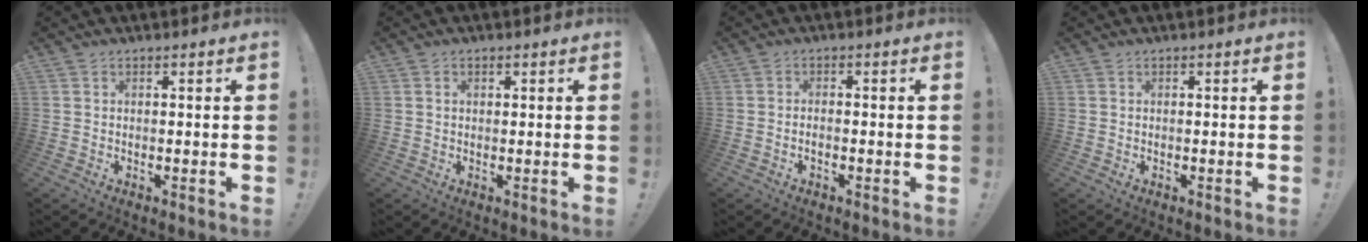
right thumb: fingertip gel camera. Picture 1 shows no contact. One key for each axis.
{"total": 0.9, "fx": 0.4, "fy": 0.6, "fz": 0.5, "tx": -0.009, "ty": 0.001, "tz": 0.007}
{"total": 1.3, "fx": -1.0, "fy": 0.4, "fz": 0.7, "tx": -0.017, "ty": 0.007, "tz": -0.016}
{"total": 0.0}